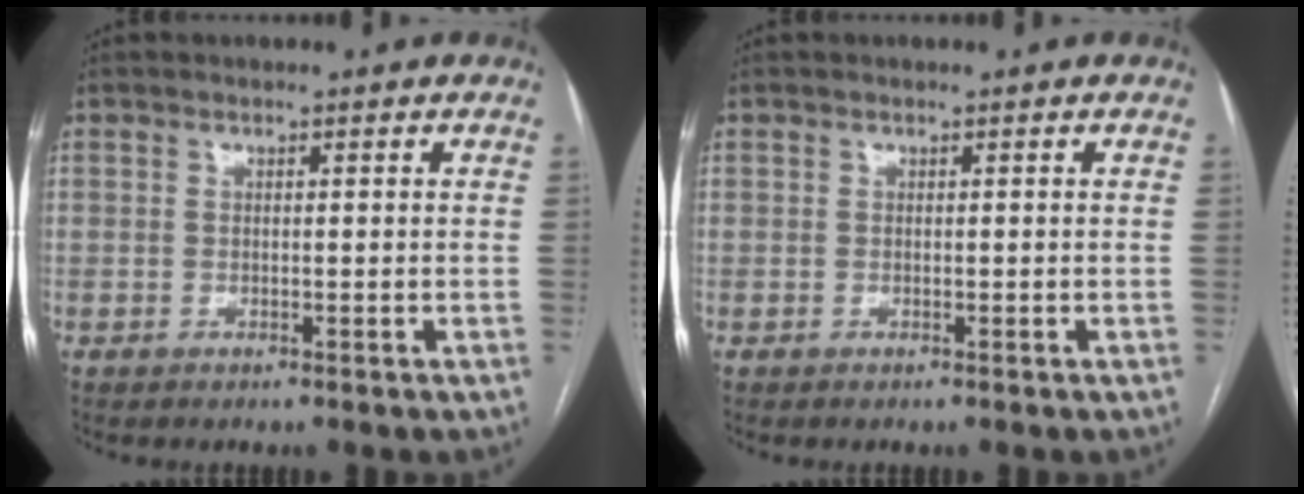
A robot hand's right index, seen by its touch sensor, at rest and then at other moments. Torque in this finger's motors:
{"motor_torque": [0.01, 0.01, -0.01, 0.00]}